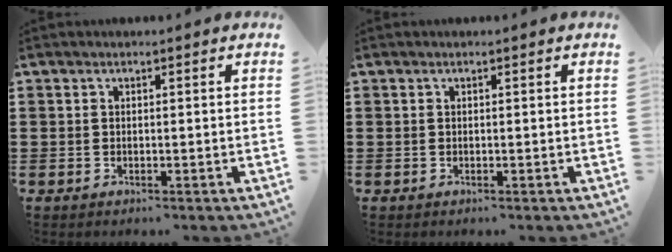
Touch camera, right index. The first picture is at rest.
{"total": 0.0}